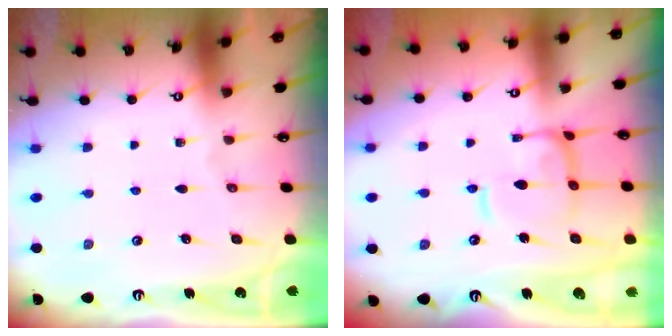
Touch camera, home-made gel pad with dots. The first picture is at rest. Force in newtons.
{"total": 6.5, "press": 6.5, "slide": 1.1}